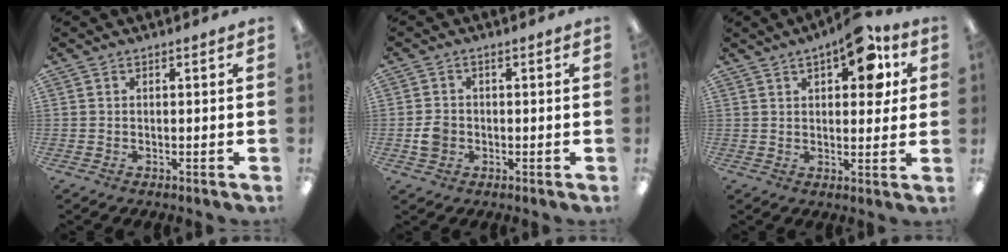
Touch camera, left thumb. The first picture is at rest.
{"total": 3.6, "force": [-0.8, 3.0, 1.8], "torque": [-0.030, 0.007, -0.014]}
{"total": 11.6, "force": [5.8, 5.1, 8.7], "torque": [-0.099, -0.024, 0.091]}